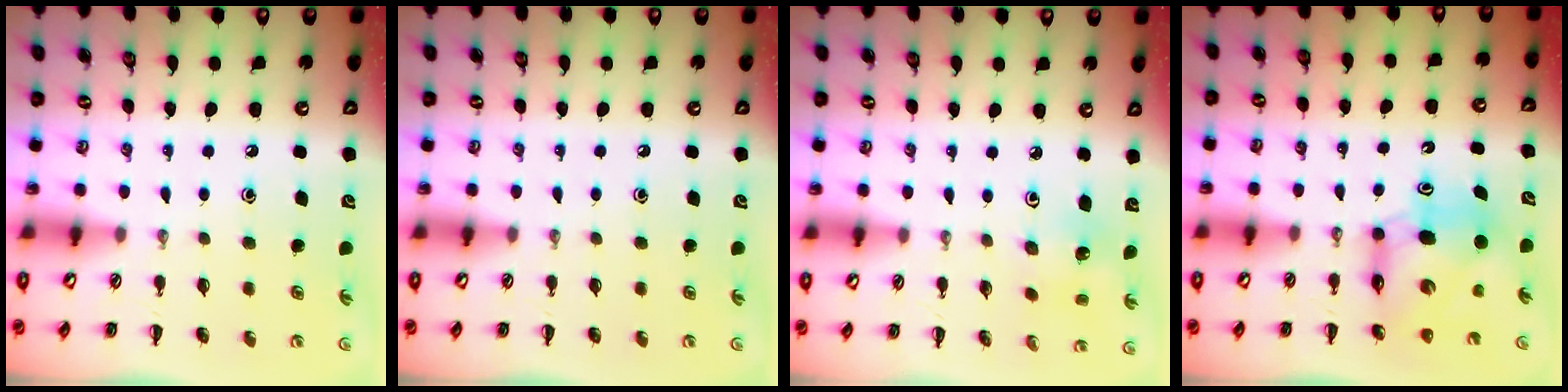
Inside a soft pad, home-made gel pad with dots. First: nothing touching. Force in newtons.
{"total": 0.0}
{"total": 2.6, "press": 2.4, "slide": 0.9}
{"total": 8.7, "press": 8.6, "slide": 1.3}